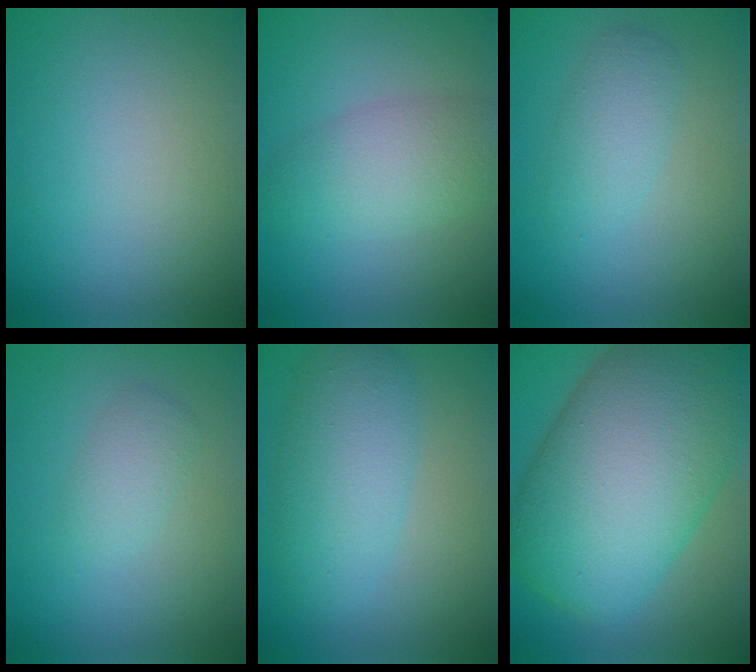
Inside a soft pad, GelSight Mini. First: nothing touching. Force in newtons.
{"total": 4.0, "press": 4.0, "slide": 0.2}
{"total": 2.5, "press": 2.5, "slide": 0.0}
{"total": 2.0, "press": 2.0, "slide": 0.0}
{"total": 5.2, "press": 5.2, "slide": 0.1}
{"total": 16.4, "press": 16.4, "slide": 0.4}